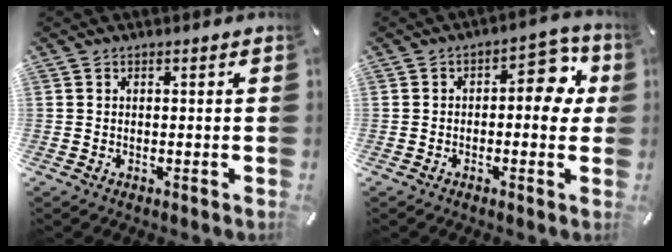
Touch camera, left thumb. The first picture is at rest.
{"total": 9.1, "force": [1.0, 4.9, 7.6], "torque": [-0.087, -0.005, 0.006]}